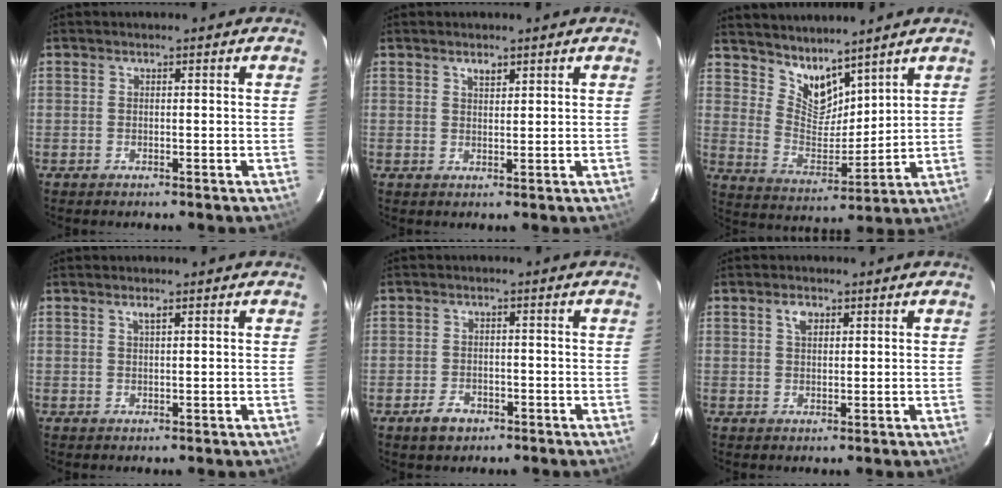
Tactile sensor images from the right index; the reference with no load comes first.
{"total": 1.7, "force": [1.2, 0.8, 0.9], "torque": [-0.013, 0.004, 0.022]}
{"total": 9.2, "force": [7.8, 3.7, 3.3], "torque": [-0.059, -0.004, 0.156]}
{"total": 1.1, "force": [0.7, 0.2, 0.8], "torque": [-0.016, 0.003, 0.012]}
{"total": 3.8, "force": [-2.2, 2.8, 1.4], "torque": [-0.032, 0.008, -0.032]}
{"total": 2.5, "force": [1.2, 1.5, 1.6], "torque": [-0.028, 0.008, 0.021]}